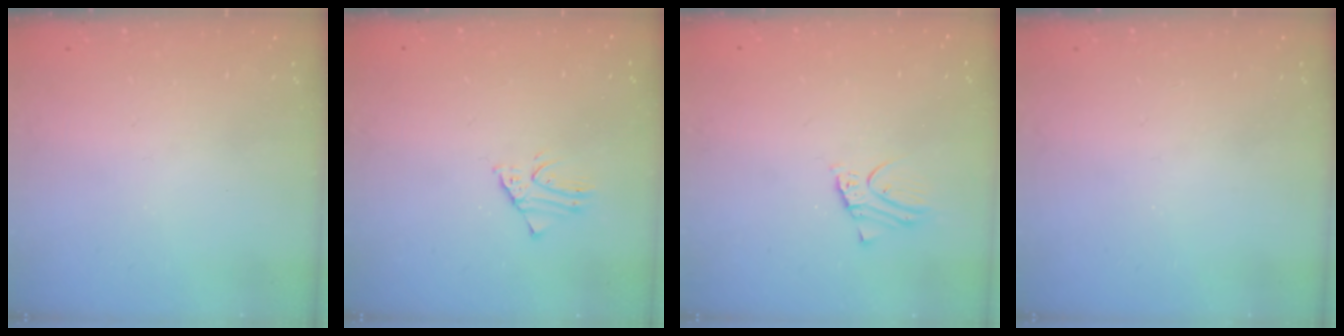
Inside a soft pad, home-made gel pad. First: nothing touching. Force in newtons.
{"total": 1.6, "press": 1.6, "slide": 0.1}
{"total": 3.5, "press": 3.5, "slide": 0.2}
{"total": 0.0}